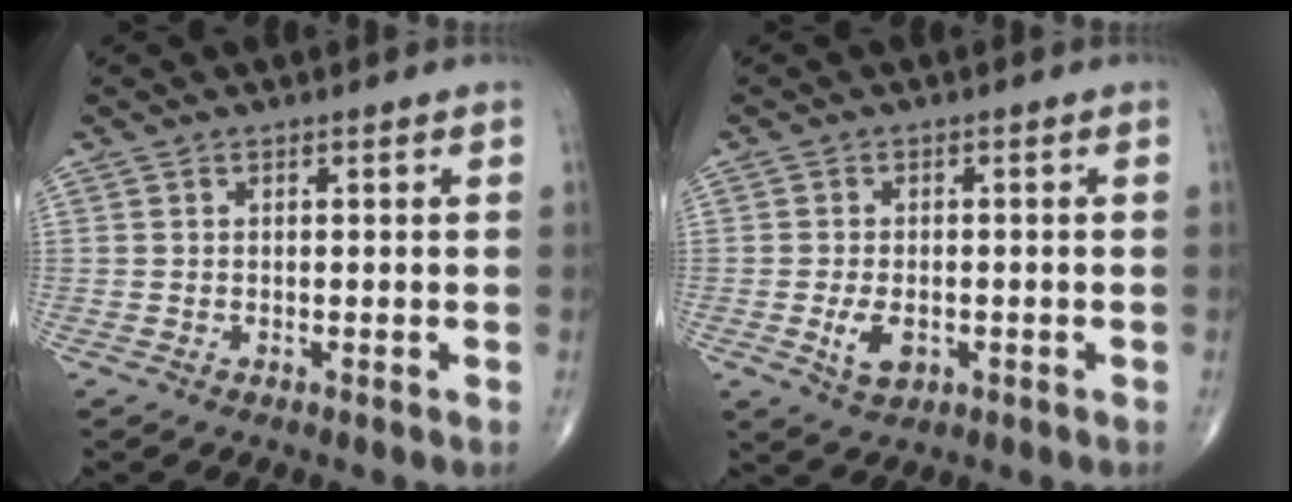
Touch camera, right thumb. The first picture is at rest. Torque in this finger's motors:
{"motor_torque": [-0.02, 0.29, 0.36, 0.31, 0.10]}